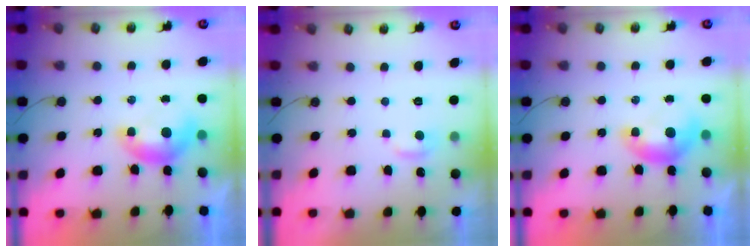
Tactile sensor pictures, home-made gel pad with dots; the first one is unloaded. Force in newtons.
{"total": 2.2, "press": 2.2, "slide": 0.3}
{"total": 0.0}